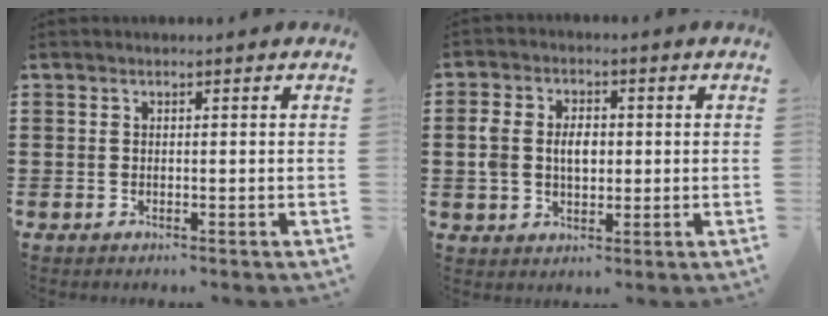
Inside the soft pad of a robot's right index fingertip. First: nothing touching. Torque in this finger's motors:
{"motor_torque": [0.76, -0.26, 0.21, 0.15]}